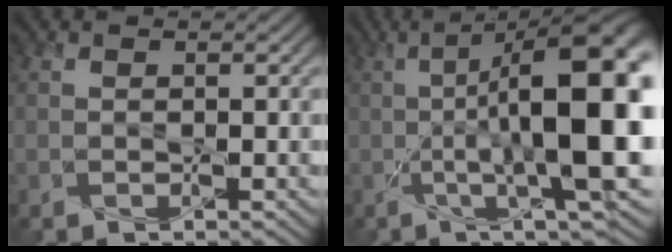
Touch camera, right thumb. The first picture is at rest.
{"total": 14.6, "force": [0.0, 3.6, 14.1], "torque": [-0.202, 0.016, -0.005]}